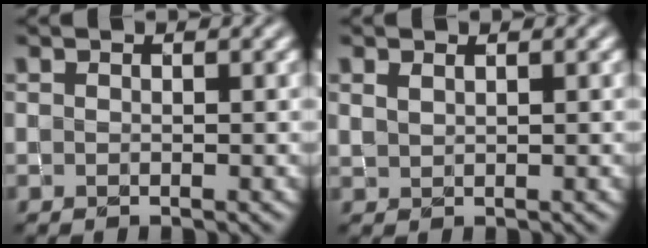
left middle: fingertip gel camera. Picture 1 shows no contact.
{"total": 0.8, "force": [0.8, 0.2, 0.0], "torque": [-0.005, 0.003, 0.018]}